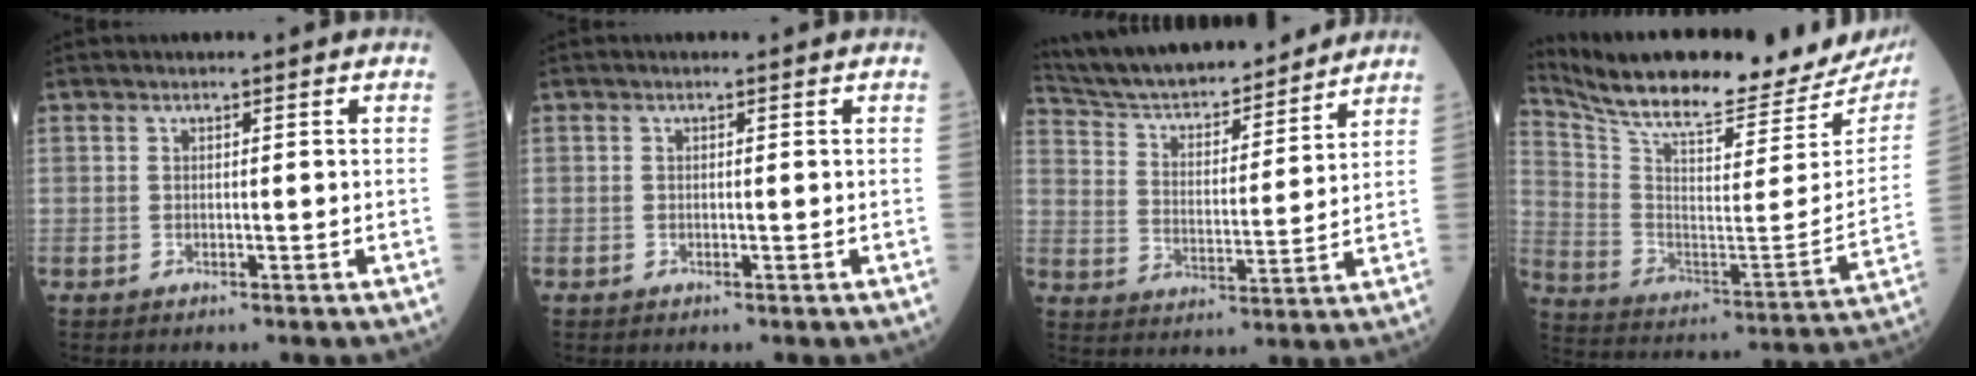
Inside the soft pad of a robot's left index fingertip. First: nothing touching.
{"total": 0.0}
{"total": 18.5, "force": [17.0, 3.1, 6.8], "torque": [-0.113, 0.008, 0.271]}
{"total": 27.9, "force": [25.1, 3.5, 11.7], "torque": [-0.210, -0.080, 0.354]}